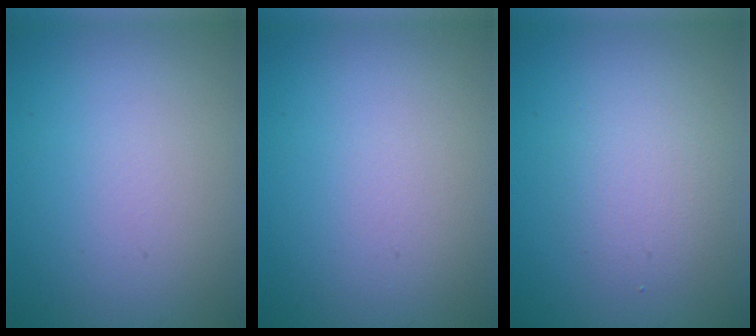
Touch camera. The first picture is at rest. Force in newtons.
{"total": 0.0}
{"total": 2.3, "press": 2.3, "slide": 0.1}